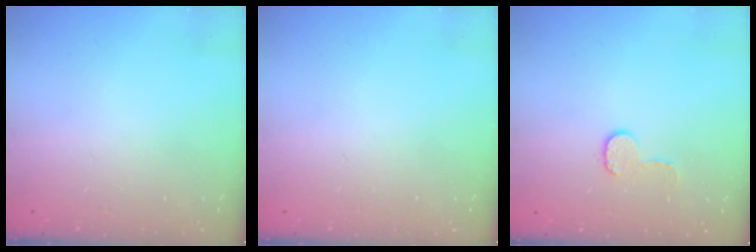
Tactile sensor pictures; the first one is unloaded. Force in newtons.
{"total": 0.0}
{"total": 5.9, "press": 5.9, "slide": 0.4}